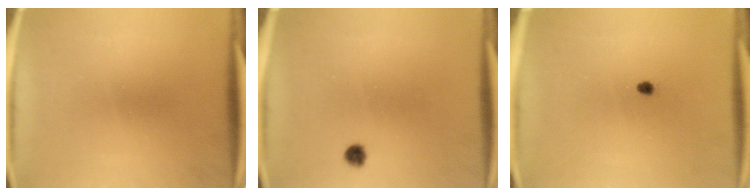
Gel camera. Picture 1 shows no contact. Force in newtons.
{"total": 1.7}
{"total": 1.0}